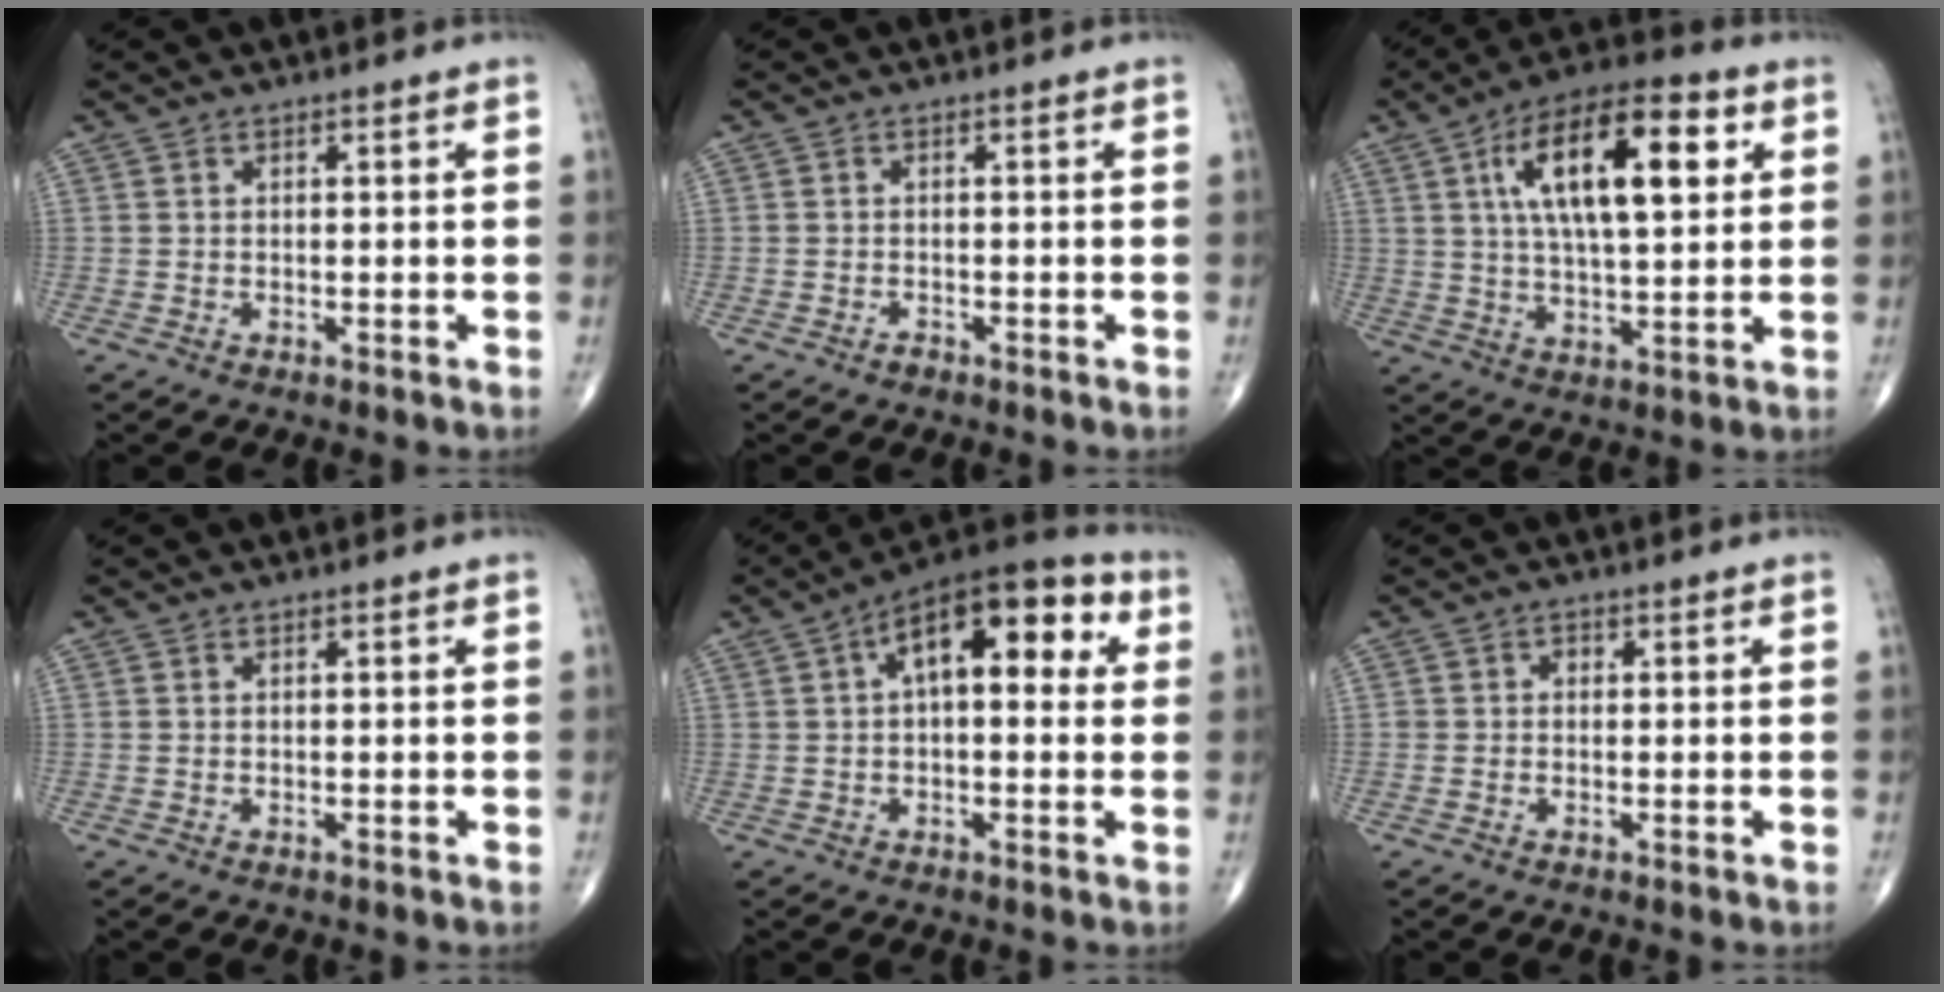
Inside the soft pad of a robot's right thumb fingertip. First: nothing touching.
{"total": 1.0, "force": [-0.8, 0.6, 0.3], "torque": [-0.005, 0.002, -0.015]}
{"total": 18.6, "force": [5.6, 7.5, 16.1], "torque": [-0.253, 0.004, 0.086]}
{"total": 0.0}
{"total": 16.2, "force": [4.2, 7.6, 13.6], "torque": [-0.172, 0.036, 0.054]}
{"total": 1.0, "force": [-0.1, 0.9, 0.4], "torque": [0.002, 0.004, -0.006]}